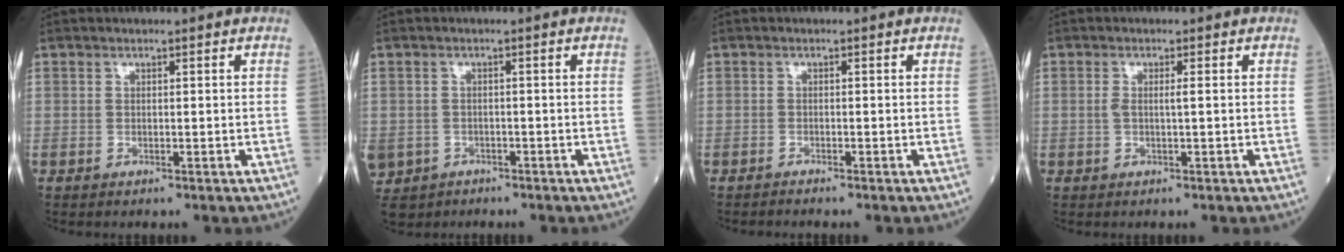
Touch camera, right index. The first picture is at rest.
{"total": 9.5, "force": [-4.8, 7.9, 2.4], "torque": [-0.086, -0.006, -0.069]}
{"total": 0.8, "force": [-0.7, -0.2, -0.1], "torque": [-0.002, -0.001, -0.015]}
{"total": 1.7, "force": [0.1, 0.2, 1.7], "torque": [-0.037, 0.002, 0.001]}